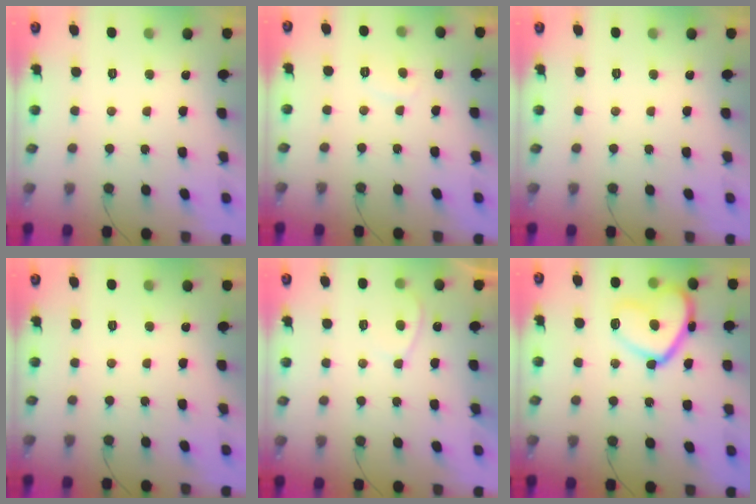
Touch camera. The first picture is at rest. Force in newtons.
{"total": 2.6, "press": 2.5, "slide": 0.7}
{"total": 0.0}
{"total": 0.0}
{"total": 2.7, "press": 2.6, "slide": 0.8}
{"total": 15.7, "press": 15.7, "slide": 1.0}